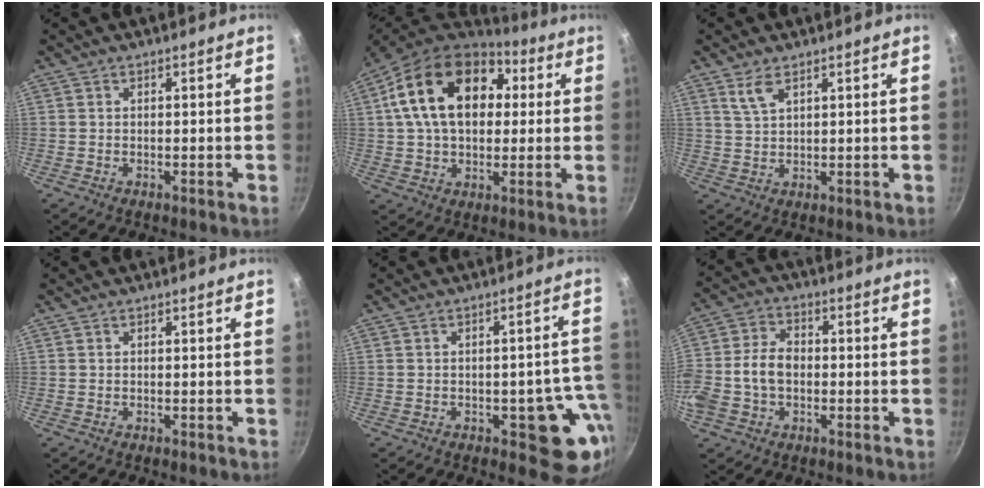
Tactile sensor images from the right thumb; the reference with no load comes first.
{"total": 21.3, "force": [5.1, 14.3, 14.9], "torque": [-0.234, 0.019, 0.074]}
{"total": 3.7, "force": [2.3, 1.5, 2.5], "torque": [-0.047, -0.009, 0.051]}
{"total": 0.0}
{"total": 10.2, "force": [-3.3, 5.4, 8.1], "torque": [-0.027, 0.024, -0.037]}
{"total": 10.3, "force": [-1.6, 7.4, 7.0], "torque": [-0.127, 0.030, -0.040]}